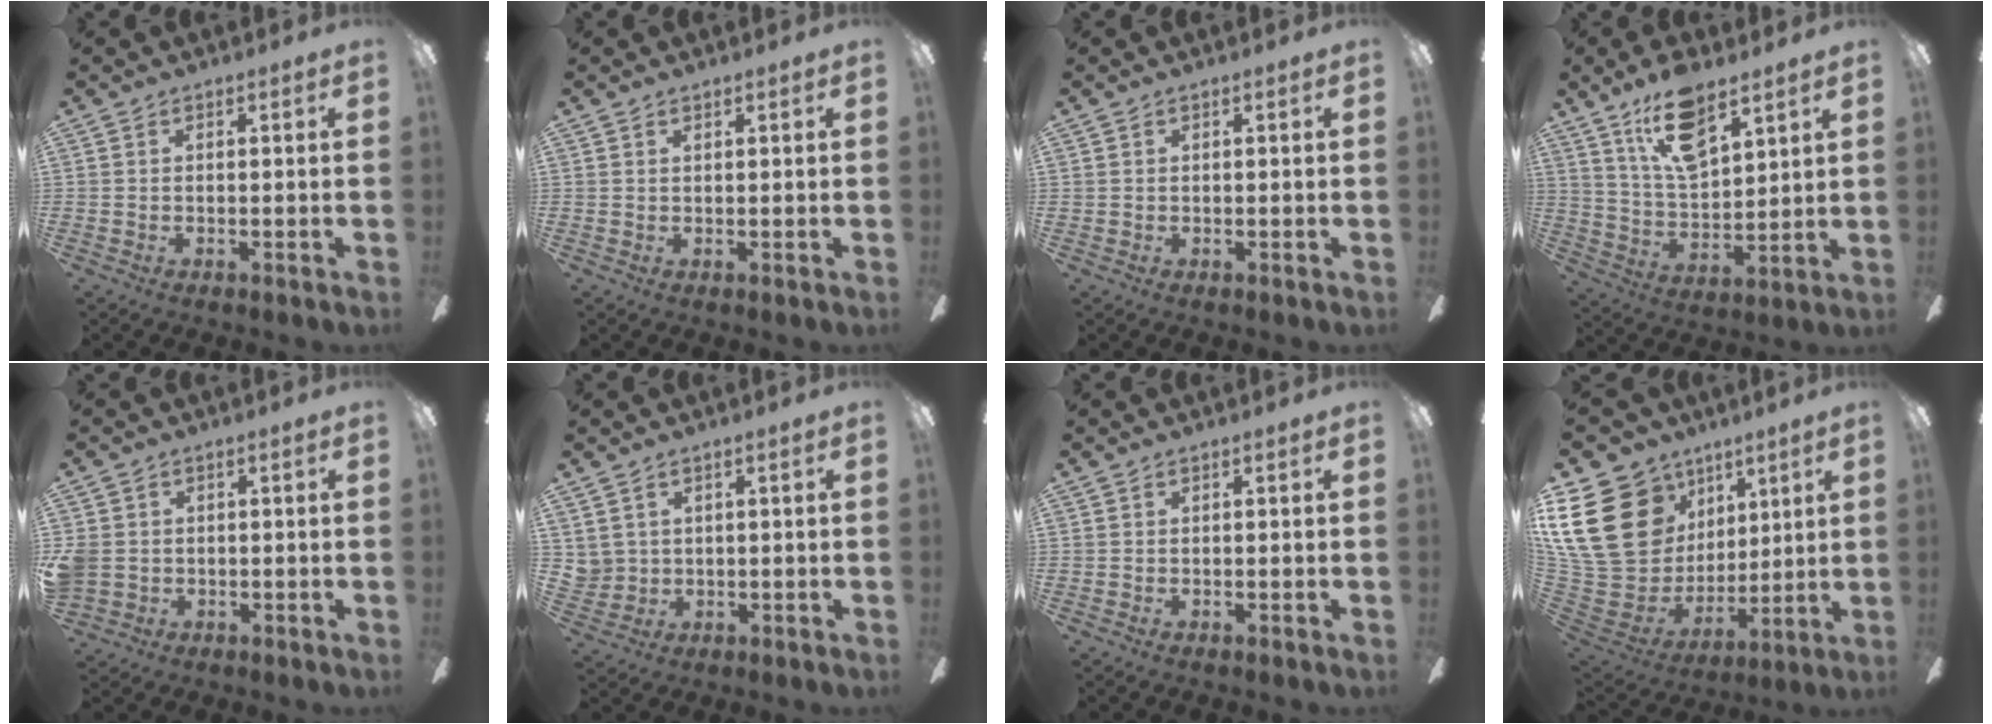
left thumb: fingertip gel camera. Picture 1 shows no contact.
{"total": 0.6, "force": [0.5, 0.1, 0.2], "torque": [-0.004, 0.001, 0.010]}
{"total": 0.0}
{"total": 14.7, "force": [9.8, 6.2, 9.0], "torque": [-0.163, -0.035, 0.174]}
{"total": 4.1, "force": [0.2, 3.9, 1.4], "torque": [-0.036, 0.009, 0.007]}
{"total": 3.5, "force": [2.0, 2.8, 0.0], "torque": [-0.015, 0.000, 0.040]}
{"total": 0.0}
{"total": 25.5, "force": [9.5, 19.6, 13.2], "torque": [-0.288, -0.046, 0.201]}